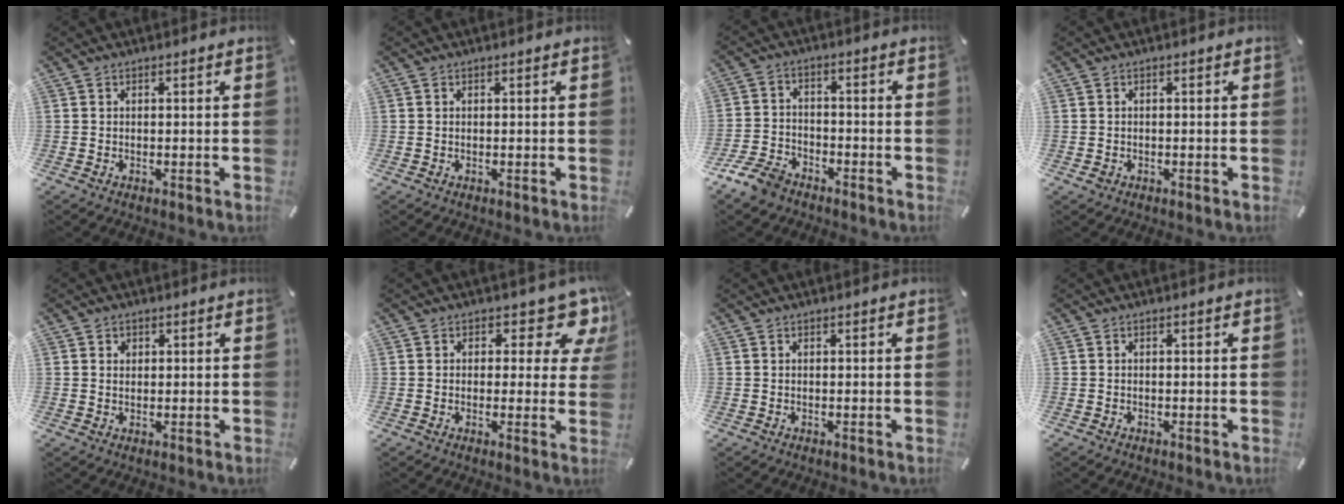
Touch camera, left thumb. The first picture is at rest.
{"total": 0.0}
{"total": 7.5, "force": [-6.1, 3.7, 2.6], "torque": [-0.061, 0.028, -0.118]}
{"total": 0.9, "force": [-0.4, 0.8, 0.2], "torque": [-0.004, 0.002, -0.009]}
{"total": 1.4, "force": [0.4, 1.3, 0.4], "torque": [0.006, -0.003, 0.004]}
{"total": 9.2, "force": [5.3, 4.6, 5.9], "torque": [-0.065, -0.040, 0.088]}
{"total": 0.0}
{"total": 0.0}